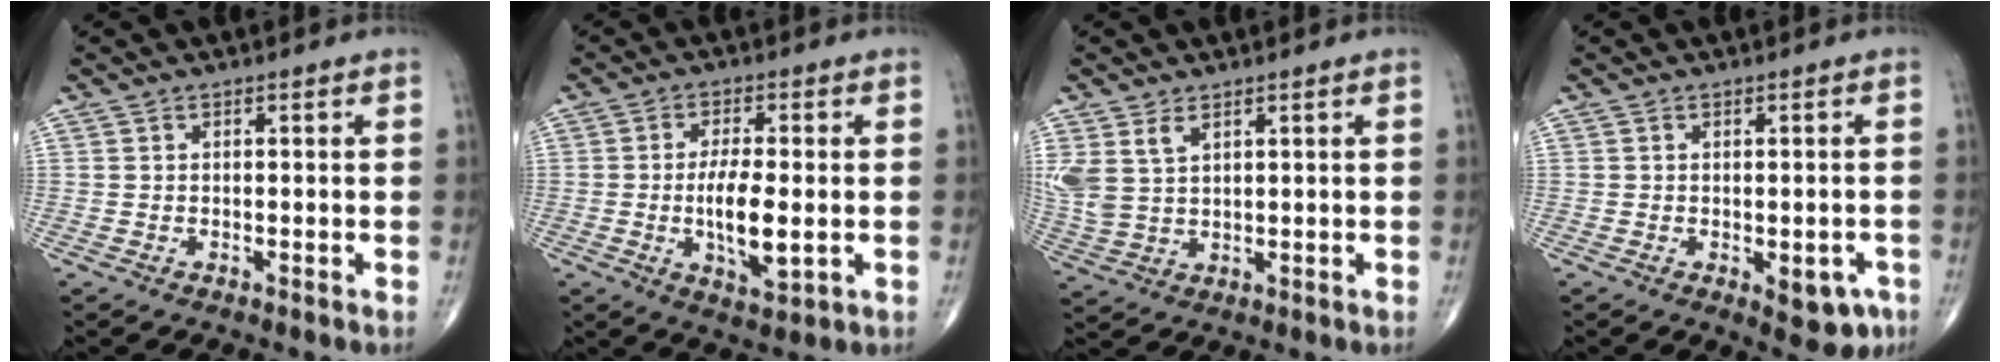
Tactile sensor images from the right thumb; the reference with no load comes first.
{"total": 9.0, "force": [-1.1, 3.2, 8.4], "torque": [-0.148, -0.011, -0.015]}
{"total": 6.3, "force": [3.0, 3.6, 4.3], "torque": [-0.099, -0.004, 0.073]}
{"total": 5.9, "force": [-2.2, 3.0, 4.5], "torque": [-0.034, 0.005, -0.019]}